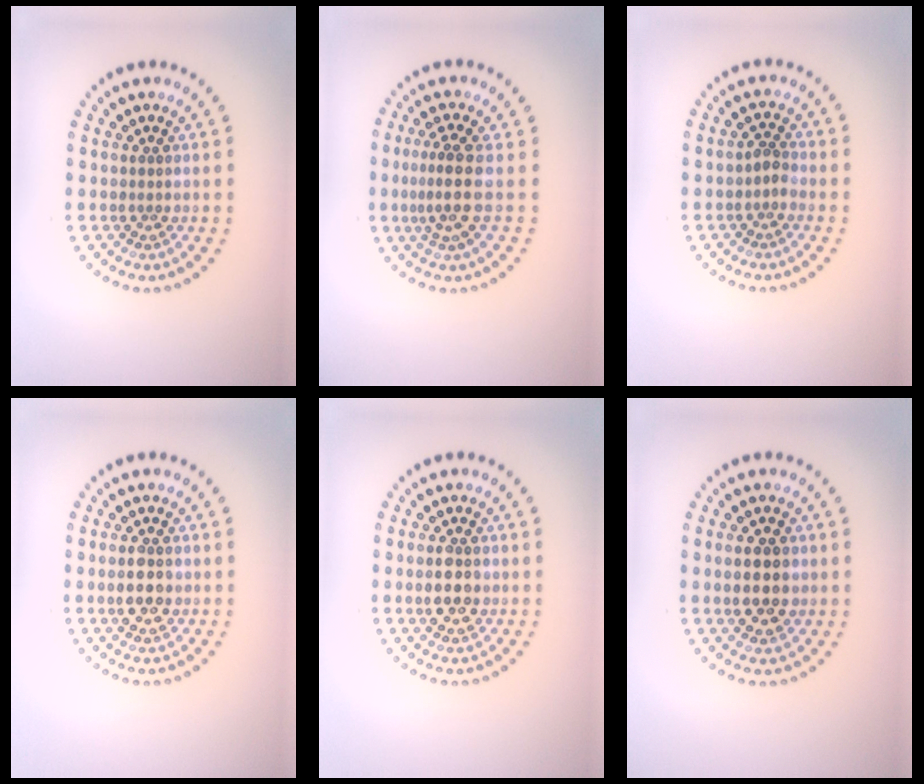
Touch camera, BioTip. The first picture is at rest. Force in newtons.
{"total": 3.0, "press": 2.3, "slide": 1.9}
{"total": 1.2, "press": 1.0, "slide": 0.7}
{"total": 2.6, "press": 2.6, "slide": 0.1}
{"total": 2.6, "press": 2.6, "slide": 0.2}
{"total": 3.4, "press": 3.4, "slide": 0.1}